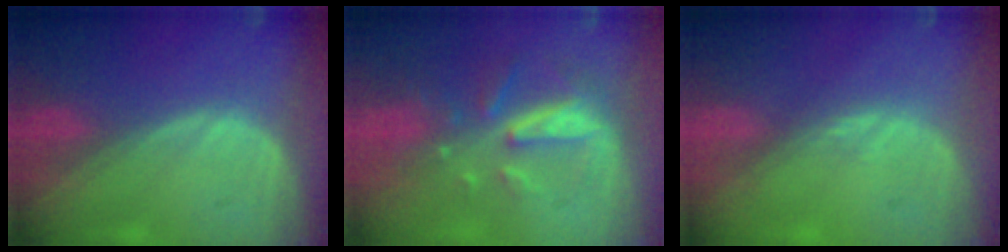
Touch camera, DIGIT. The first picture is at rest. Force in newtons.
{"total": 8.0, "press": 7.2, "slide": 3.3}
{"total": 0.9, "press": 0.8, "slide": 0.3}